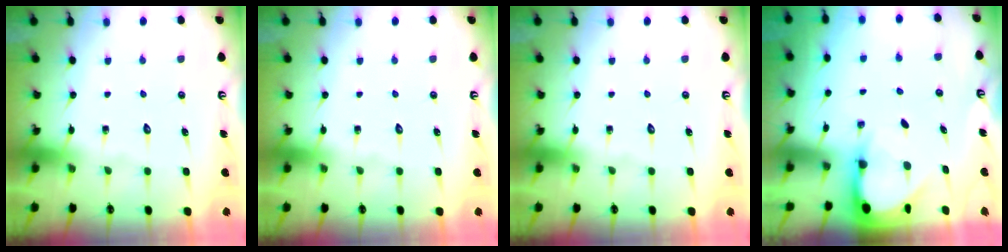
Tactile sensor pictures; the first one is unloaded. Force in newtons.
{"total": 0.0}
{"total": 0.0}
{"total": 3.3, "press": 3.3, "slide": 0.3}